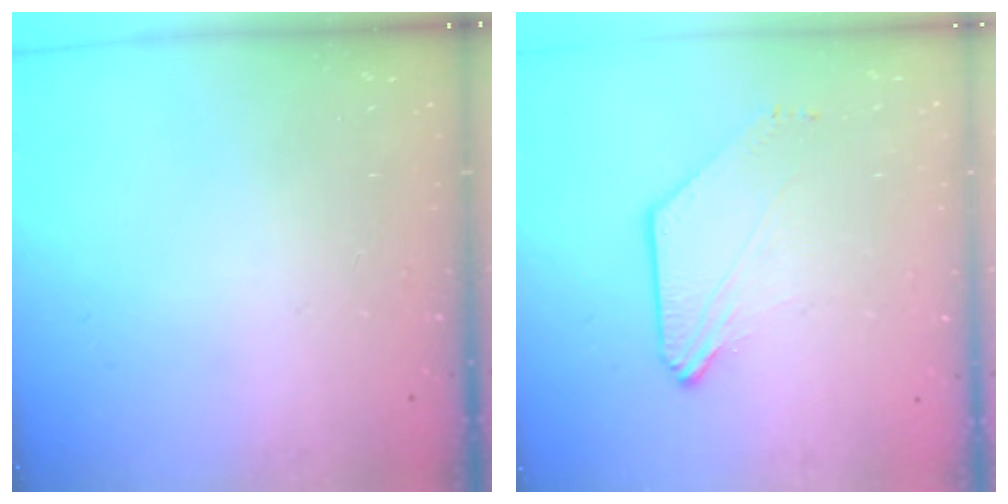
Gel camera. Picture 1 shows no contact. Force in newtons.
{"total": 3.0, "press": 2.9, "slide": 0.5}